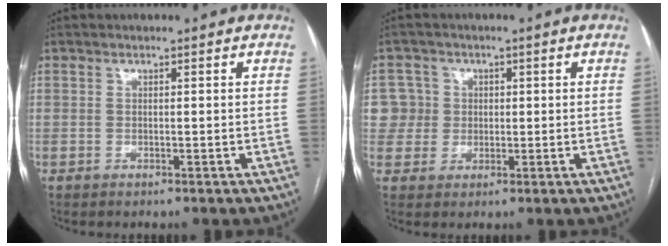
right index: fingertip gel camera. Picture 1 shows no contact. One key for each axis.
{"total": 5.1, "fx": 0.9, "fy": 5.1, "fz": -0.3, "tx": 0.021, "ty": 0.018, "tz": 0.020}